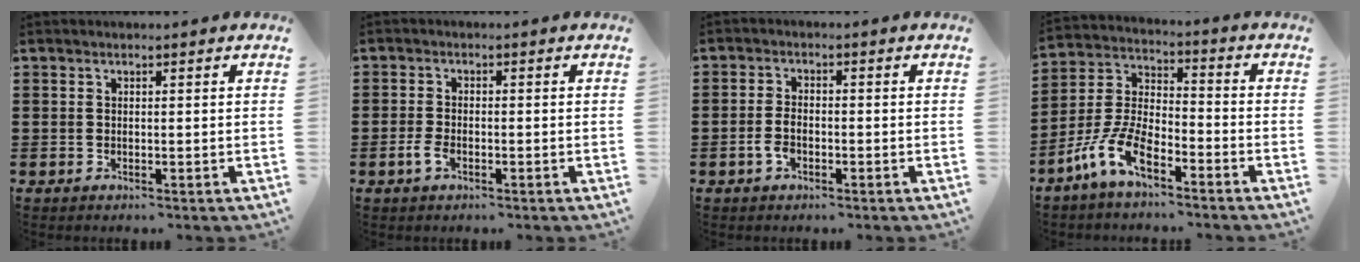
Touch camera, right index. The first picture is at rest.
{"total": 2.4, "force": [-1.2, 1.1, 1.7], "torque": [-0.047, -0.006, -0.025]}
{"total": 2.9, "force": [-1.3, 1.3, 2.3], "torque": [-0.057, -0.006, -0.027]}
{"total": 8.5, "force": [-5.7, 3.1, 5.4], "torque": [-0.139, -0.001, -0.115]}